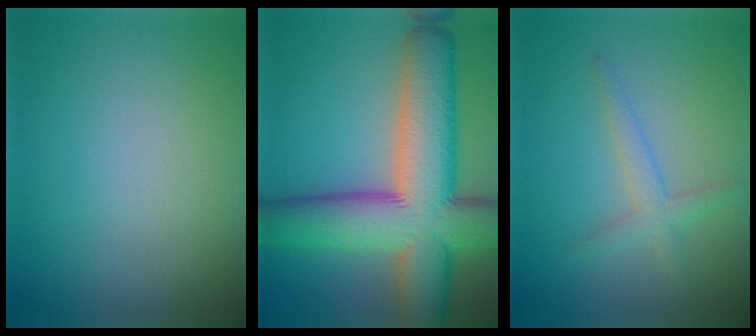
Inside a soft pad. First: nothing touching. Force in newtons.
{"total": 13.6, "press": 13.5, "slide": 0.6}
{"total": 2.0, "press": 2.0, "slide": 0.1}